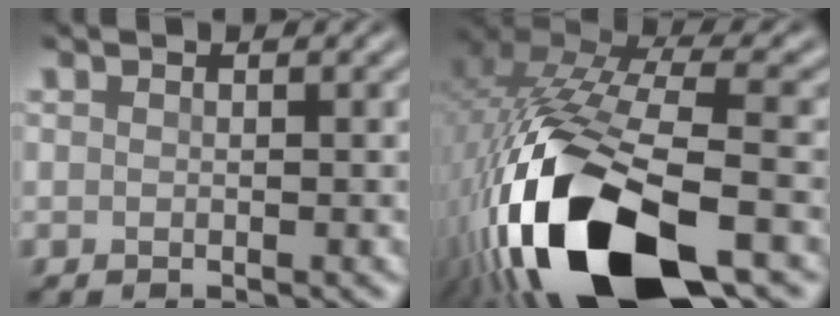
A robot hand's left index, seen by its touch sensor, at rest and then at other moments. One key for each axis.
{"total": 17.0, "fx": -7.4, "fy": 7.2, "fz": 13.6, "tx": -0.295, "ty": -0.043, "tz": -0.114}